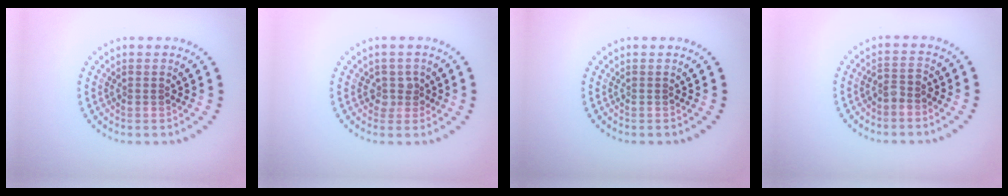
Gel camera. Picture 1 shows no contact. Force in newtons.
{"total": 1.5, "press": 1.2, "slide": 0.9}
{"total": 0.0}
{"total": 1.5, "press": 1.2, "slide": 0.9}